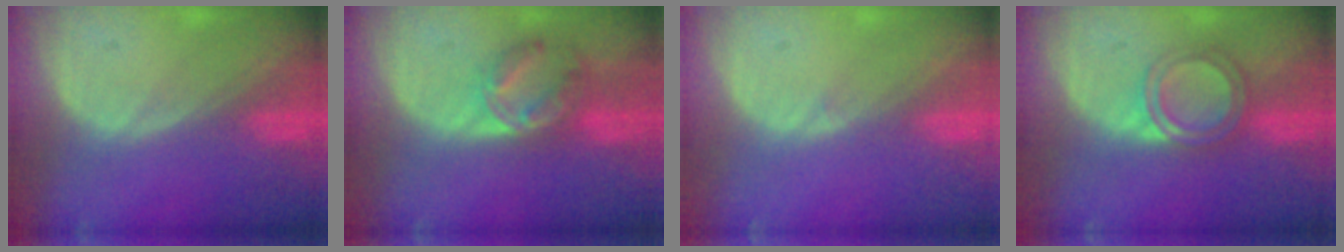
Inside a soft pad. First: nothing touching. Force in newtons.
{"total": 7.2, "press": 6.0, "slide": 3.9}
{"total": 0.6, "press": 0.2, "slide": 0.5}
{"total": 4.7, "press": 4.5, "slide": 1.3}